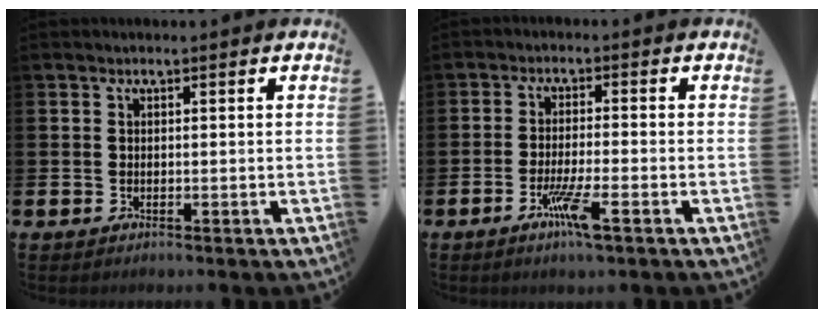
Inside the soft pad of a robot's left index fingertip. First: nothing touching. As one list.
[{"total": 4.6, "force": [-2.5, 0.5, 3.8], "torque": [-0.079, -0.008, -0.043]}]